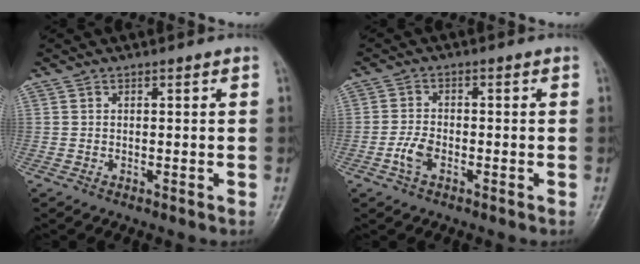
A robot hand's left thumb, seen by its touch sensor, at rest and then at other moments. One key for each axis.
{"total": 3.5, "fx": -1.5, "fy": 1.9, "fz": 2.5, "tx": -0.054, "ty": 0.010, "tz": -0.032}